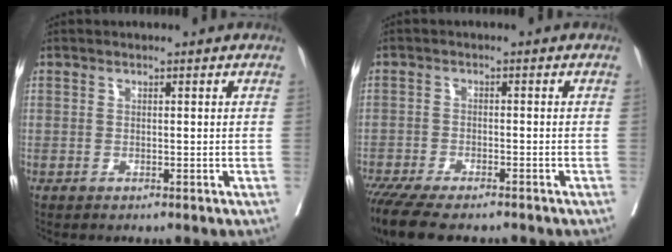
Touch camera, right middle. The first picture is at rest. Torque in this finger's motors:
{"motor_torque": [1.08, -1.06, 0.20, 0.06]}